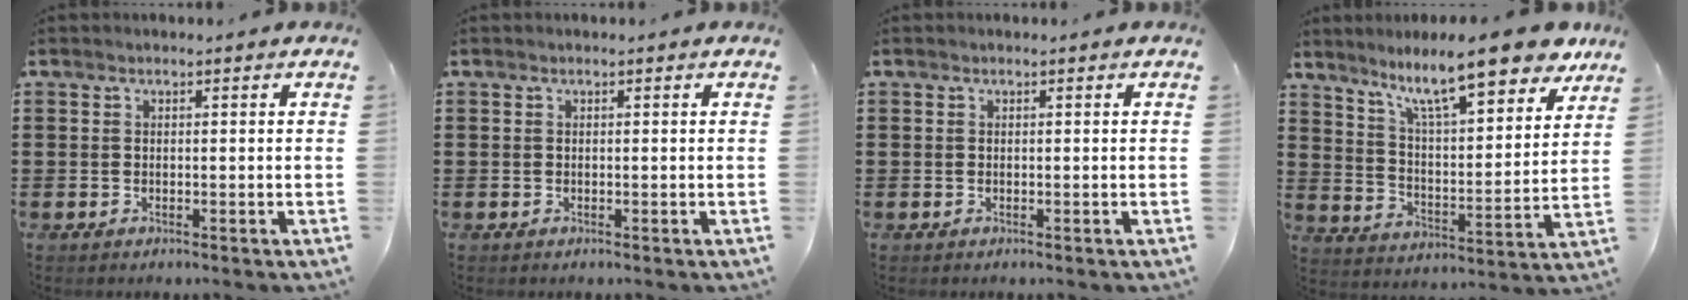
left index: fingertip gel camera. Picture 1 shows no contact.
{"total": 0.0}
{"total": 0.0}
{"total": 12.6, "force": [10.0, 1.5, 7.5], "torque": [-0.154, -0.051, 0.165]}